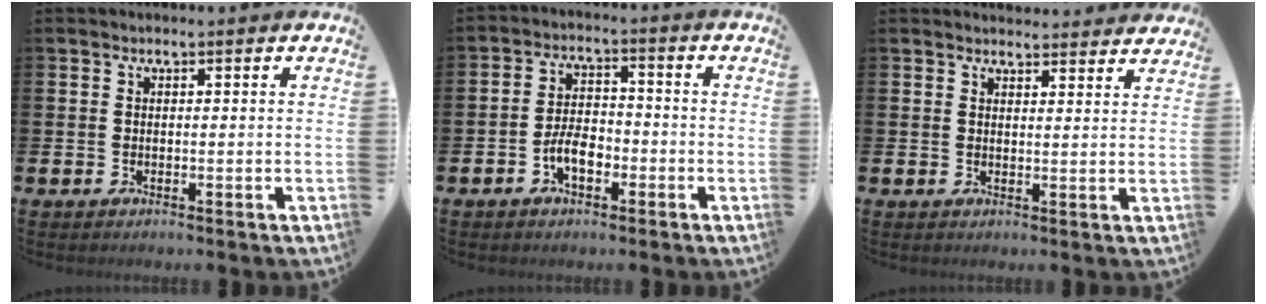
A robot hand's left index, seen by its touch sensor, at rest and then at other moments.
{"total": 4.3, "force": [-1.9, 2.2, 3.1], "torque": [-0.057, 0.005, -0.039]}
{"total": 2.9, "force": [2.9, 0.4, -0.2], "torque": [0.008, -0.021, 0.050]}